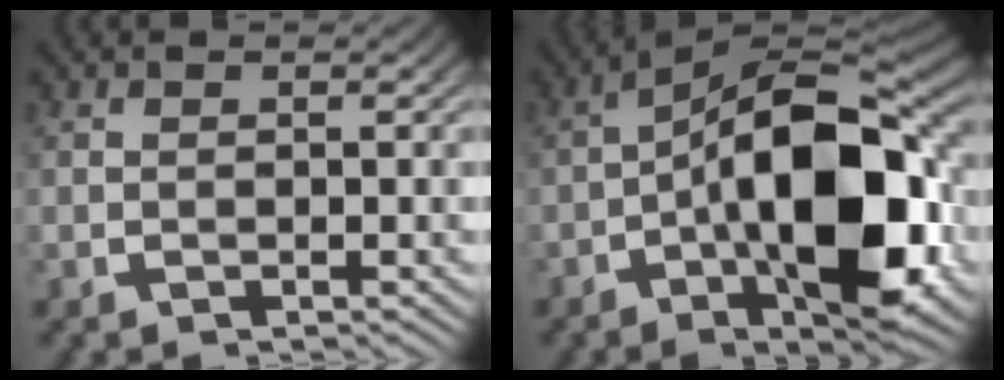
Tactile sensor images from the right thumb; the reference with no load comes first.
{"total": 16.4, "force": [-2.5, 8.2, 14.0], "torque": [-0.223, -0.022, -0.037]}